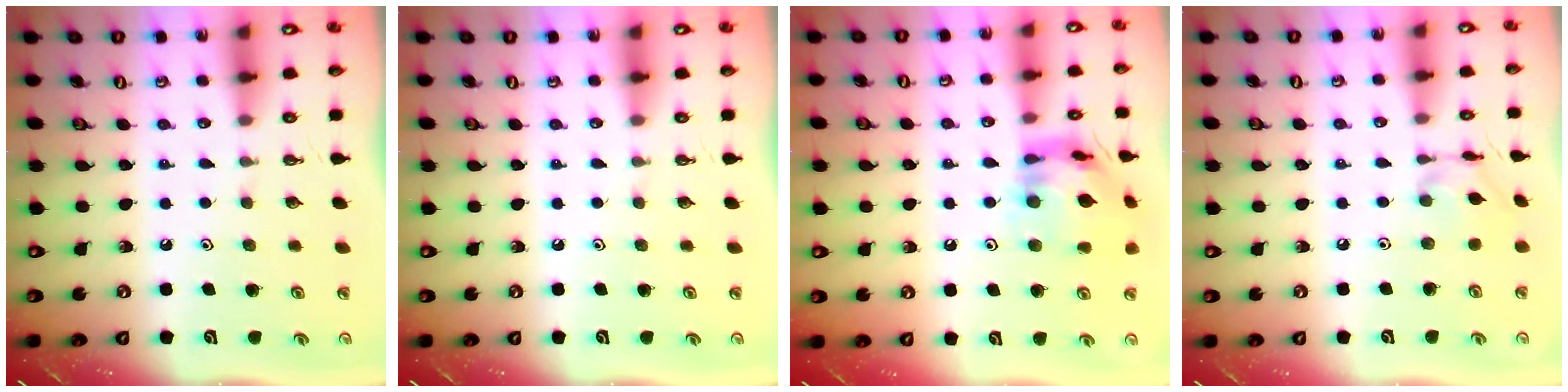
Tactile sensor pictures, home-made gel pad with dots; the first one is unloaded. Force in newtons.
{"total": 0.0}
{"total": 16.9, "press": 16.8, "slide": 1.7}
{"total": 6.4, "press": 6.4, "slide": 0.2}